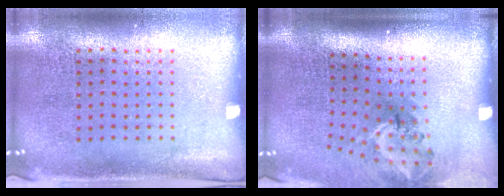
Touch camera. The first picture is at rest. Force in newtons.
{"total": 1.9, "press": 1.3, "slide": 1.4}